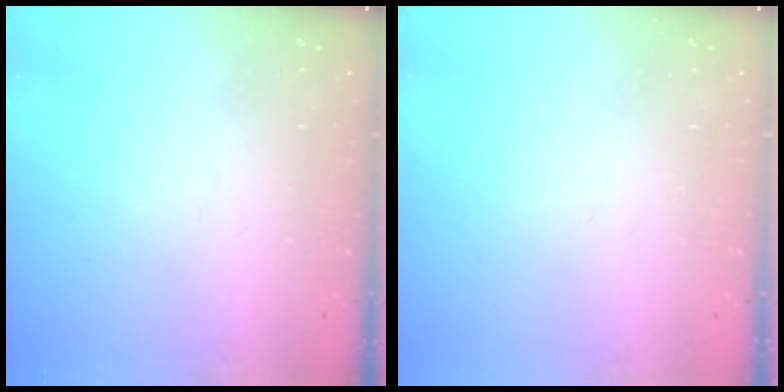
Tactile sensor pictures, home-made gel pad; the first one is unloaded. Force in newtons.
{"total": 1.5, "press": 1.5, "slide": 0.1}